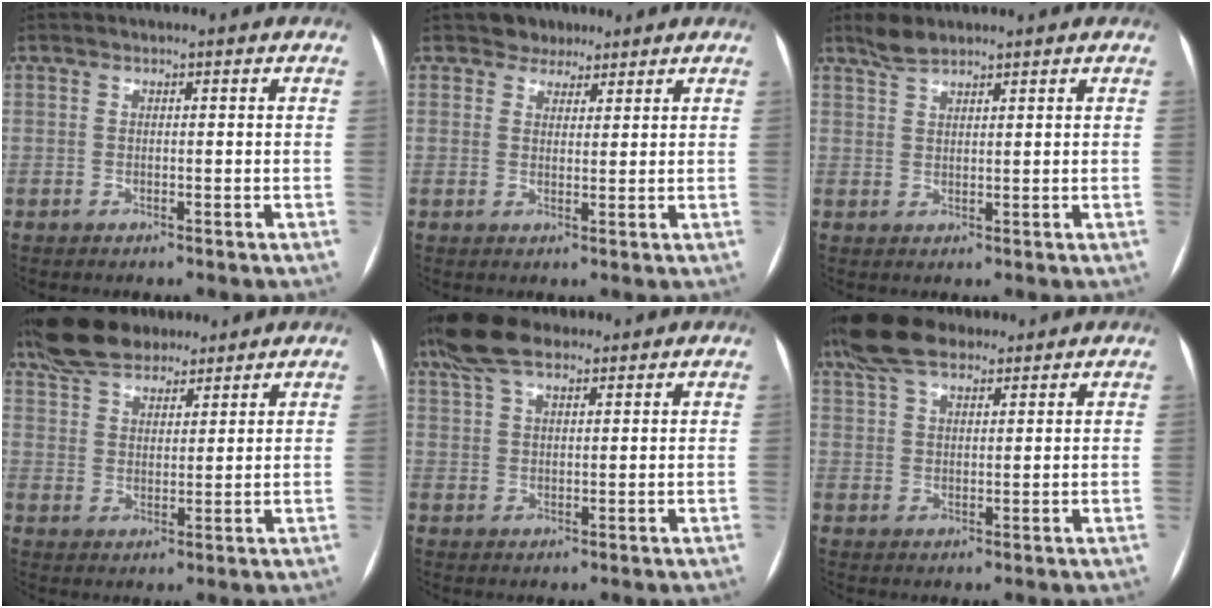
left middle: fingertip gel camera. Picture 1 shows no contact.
{"total": 3.4, "force": [2.6, 2.2, 0.1], "torque": [0.004, 0.007, 0.037]}
{"total": 2.9, "force": [2.6, 0.6, 1.1], "torque": [-0.028, 0.012, 0.052]}
{"total": 12.0, "force": [9.7, 4.7, 5.2], "torque": [-0.095, 0.038, 0.172]}
{"total": 8.9, "force": [6.7, 3.1, 5.0], "torque": [-0.102, 0.036, 0.125]}
{"total": 10.1, "force": [7.7, 3.8, 5.2], "torque": [-0.105, 0.041, 0.143]}